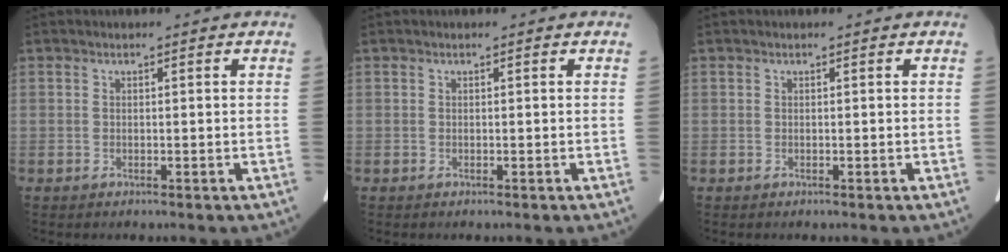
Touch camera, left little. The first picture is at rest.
{"total": 0.0}
{"total": 0.0}